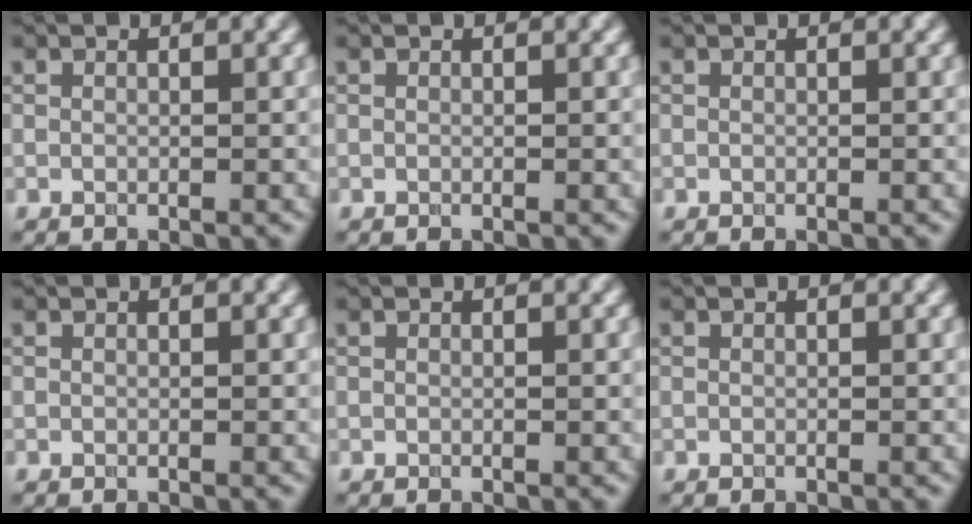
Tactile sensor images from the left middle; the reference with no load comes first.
{"total": 0.0}
{"total": 0.0}
{"total": 0.0}
{"total": 0.0}
{"total": 0.0}